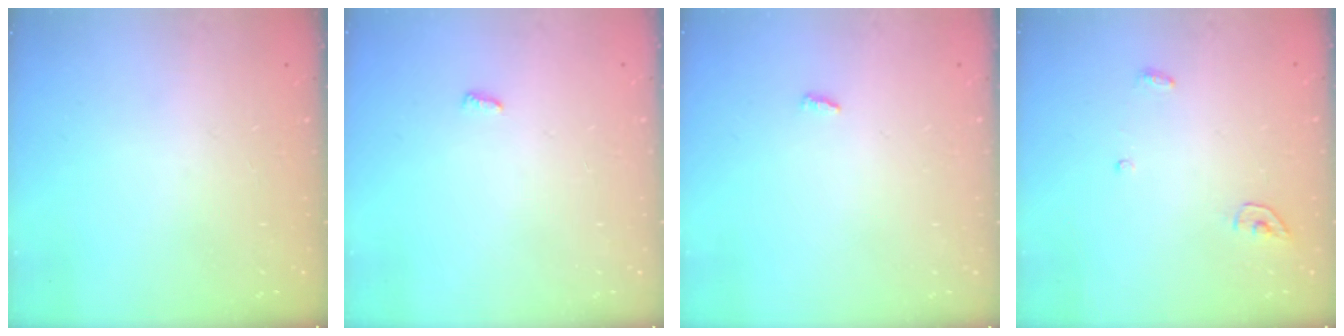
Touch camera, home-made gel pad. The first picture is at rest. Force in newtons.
{"total": 3.5, "press": 3.5, "slide": 0.3}
{"total": 2.7, "press": 2.7, "slide": 0.2}
{"total": 3.7, "press": 3.7, "slide": 0.3}